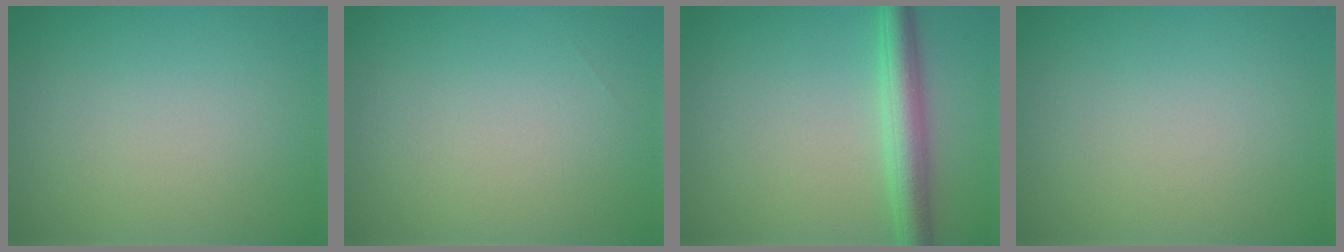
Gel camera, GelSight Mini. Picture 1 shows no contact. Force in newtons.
{"total": 0.0}
{"total": 3.8, "press": 3.8, "slide": 0.1}
{"total": 0.0}